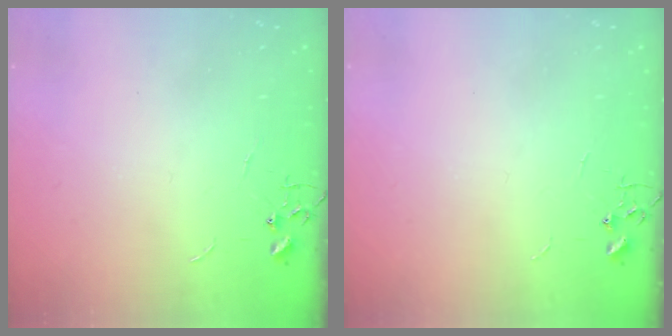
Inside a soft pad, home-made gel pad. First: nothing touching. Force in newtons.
{"total": 0.0}